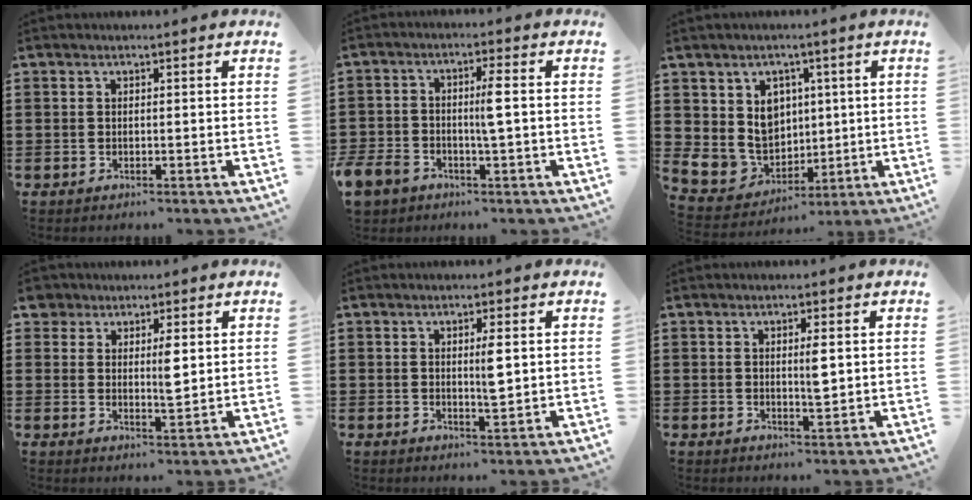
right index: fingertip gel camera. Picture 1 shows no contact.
{"total": 4.9, "force": [-1.5, 2.0, 4.2], "torque": [-0.102, 0.000, -0.038]}
{"total": 7.9, "force": [1.7, 7.5, 1.7], "torque": [-0.082, -0.012, 0.039]}
{"total": 5.3, "force": [2.6, 3.0, 3.5], "torque": [-0.056, -0.002, 0.042]}
{"total": 3.2, "force": [0.5, 0.6, 3.1], "torque": [-0.058, 0.002, 0.007]}
{"total": 2.7, "force": [0.4, 0.5, 2.6], "torque": [-0.049, 0.002, 0.006]}